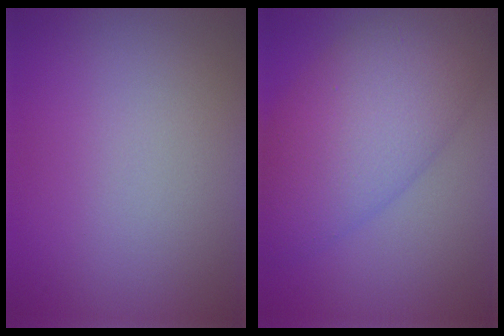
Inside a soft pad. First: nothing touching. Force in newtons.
{"total": 8.8, "press": 8.8, "slide": 0.2}